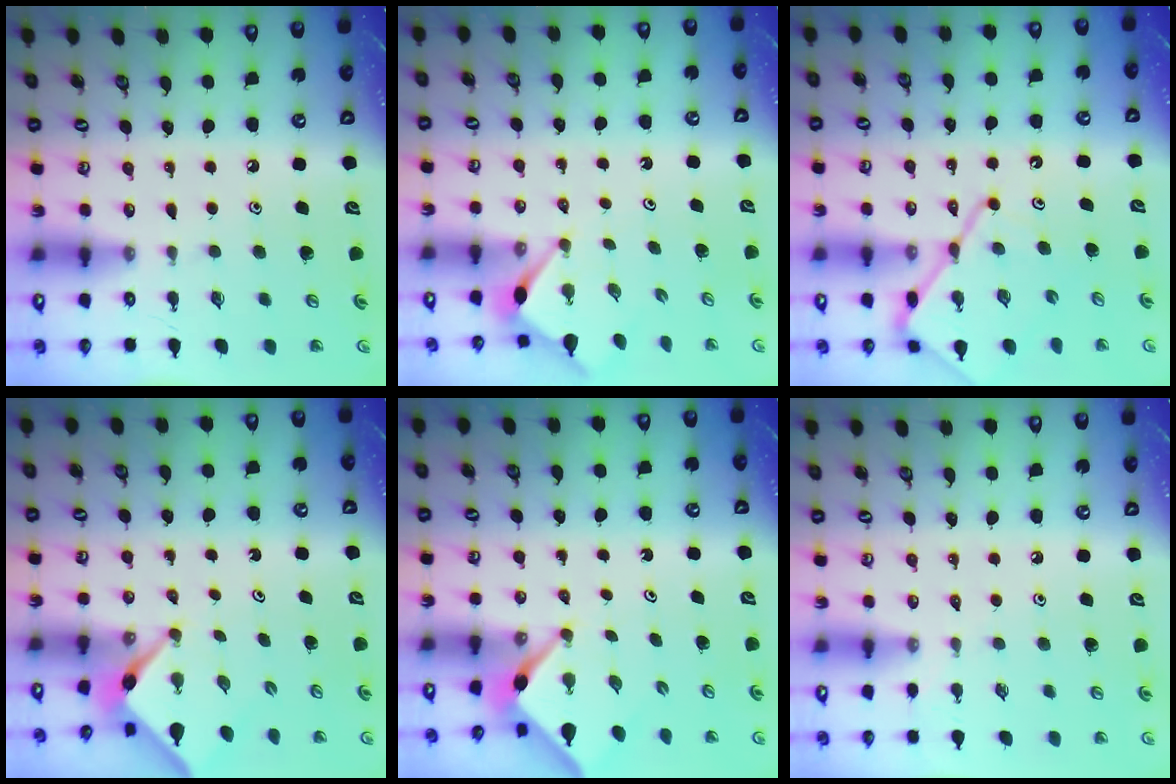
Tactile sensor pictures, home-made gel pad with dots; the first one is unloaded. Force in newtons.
{"total": 3.4, "press": 3.4, "slide": 0.3}
{"total": 11.5, "press": 11.5, "slide": 1.3}
{"total": 3.2, "press": 3.2, "slide": 0.3}
{"total": 3.1, "press": 3.1, "slide": 0.3}
{"total": 1.9, "press": 1.8, "slide": 0.4}